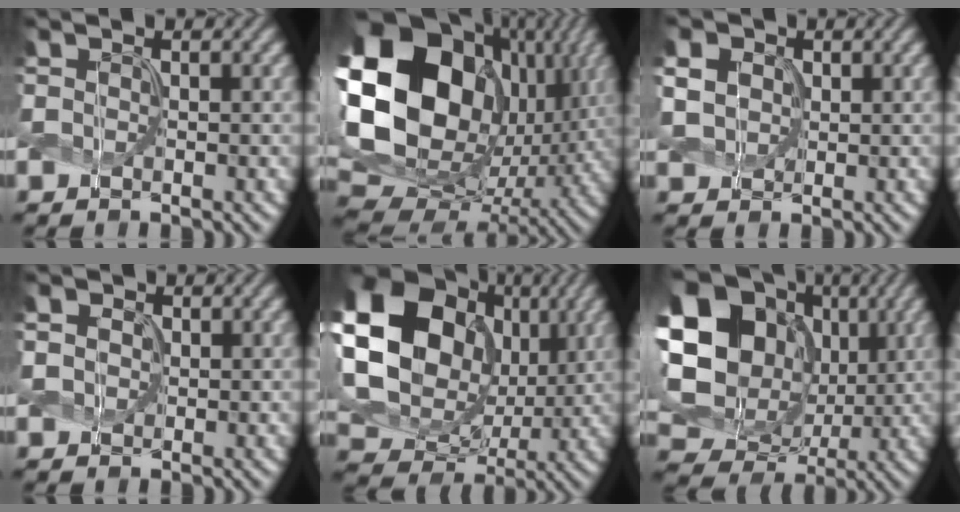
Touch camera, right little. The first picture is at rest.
{"total": 21.7, "force": [5.2, 16.5, 13.1], "torque": [-0.288, 0.010, 0.116]}
{"total": 4.9, "force": [2.1, 3.7, 2.4], "torque": [-0.081, 0.019, 0.029]}
{"total": 2.8, "force": [1.4, 2.1, 1.4], "torque": [-0.032, 0.014, 0.008]}
{"total": 20.0, "force": [5.3, 16.0, 10.7], "torque": [-0.253, 0.020, 0.100]}
{"total": 18.4, "force": [4.9, 14.7, 9.8], "torque": [-0.237, 0.030, 0.093]}